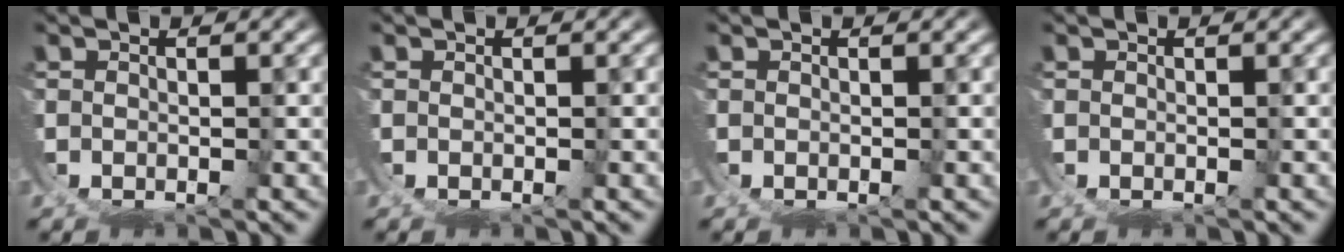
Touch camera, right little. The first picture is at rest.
{"total": 0.0}
{"total": 0.0}
{"total": 0.0}